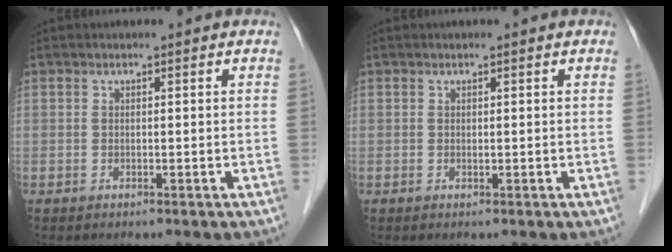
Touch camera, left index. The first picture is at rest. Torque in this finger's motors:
{"motor_torque": [0.04, 0.02, 0.00, 0.00]}